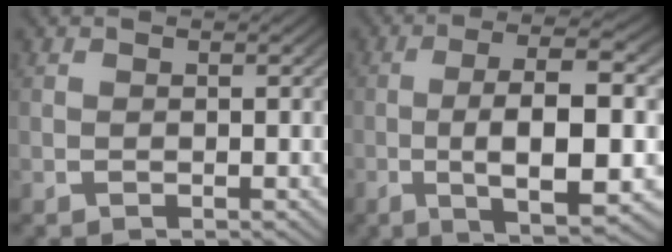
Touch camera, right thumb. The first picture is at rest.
{"total": 9.1, "force": [-1.1, 3.0, 8.6], "torque": [-0.168, -0.022, -0.007]}